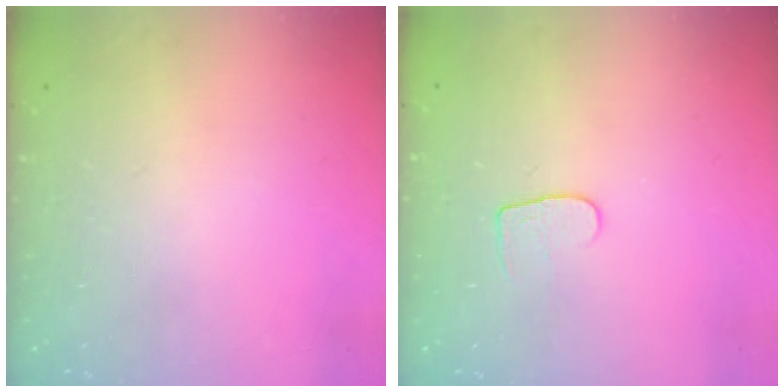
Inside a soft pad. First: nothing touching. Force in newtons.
{"total": 4.3, "press": 4.3, "slide": 0.5}